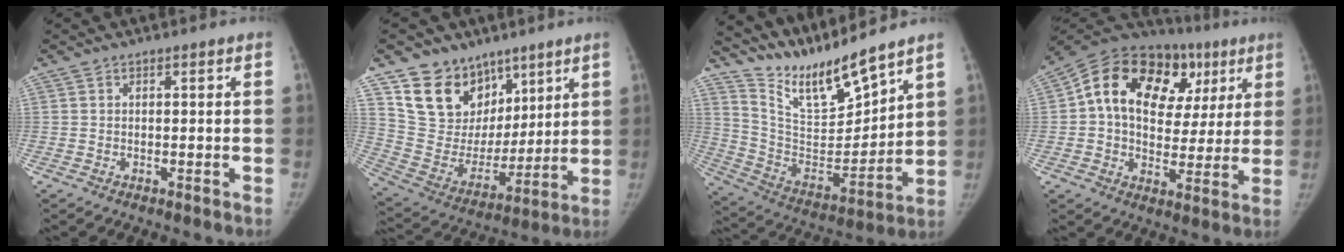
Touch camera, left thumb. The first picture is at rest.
{"total": 16.9, "force": [10.6, 12.0, 5.5], "torque": [-0.051, -0.059, 0.209]}
{"total": 15.6, "force": [13.9, 2.0, 6.8], "torque": [-0.096, -0.088, 0.278]}
{"total": 23.1, "force": [7.5, 15.5, 15.4], "torque": [-0.209, 0.042, 0.115]}